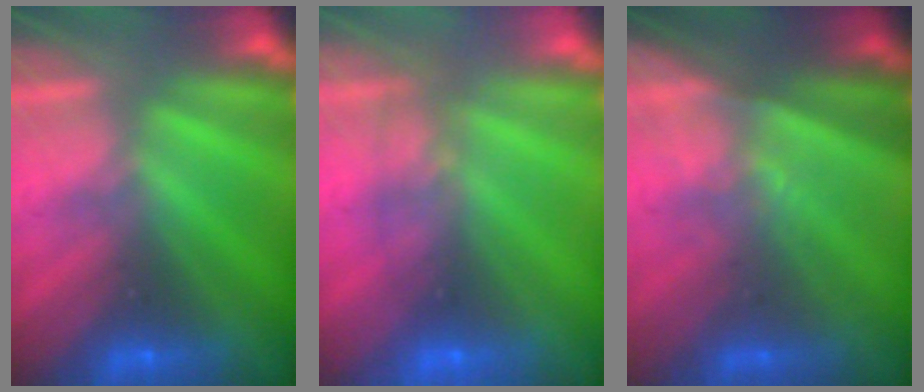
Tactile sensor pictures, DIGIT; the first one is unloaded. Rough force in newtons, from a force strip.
{"total": 1.0}
{"total": 1.4}